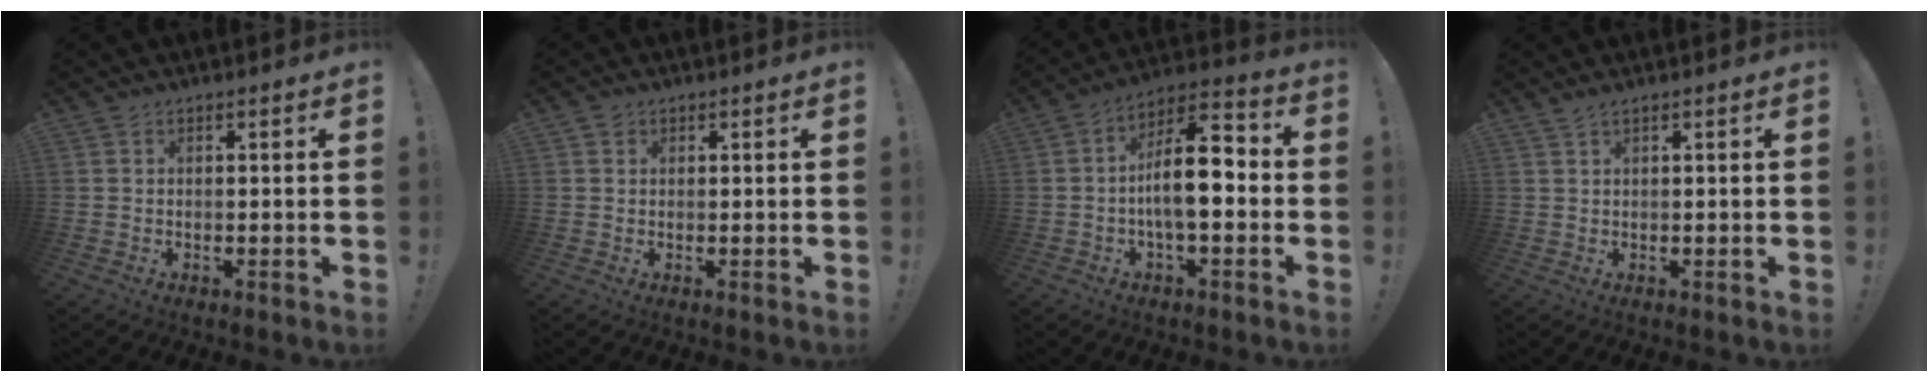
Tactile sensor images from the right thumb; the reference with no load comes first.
{"total": 1.2, "force": [0.8, 1.0, 0.1], "torque": [-0.001, 0.002, 0.013]}
{"total": 14.2, "force": [-1.6, 5.7, 12.9], "torque": [-0.209, 0.008, -0.030]}
{"total": 1.1, "force": [0.8, -0.1, 0.7], "torque": [-0.022, 0.003, 0.016]}